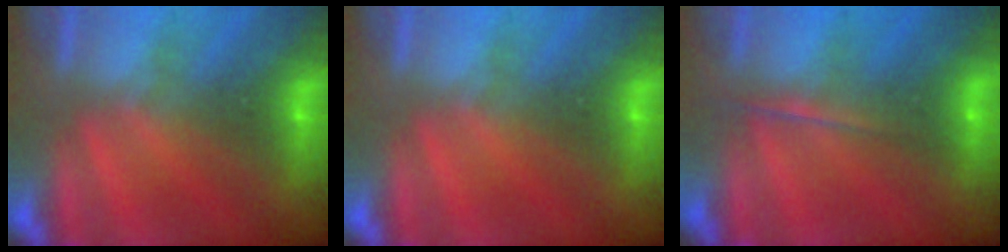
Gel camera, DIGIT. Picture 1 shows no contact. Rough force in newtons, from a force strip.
{"total": 0.0}
{"total": 1.7}